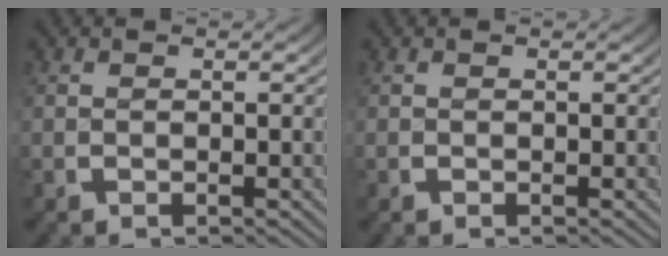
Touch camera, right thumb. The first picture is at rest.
{"total": 0.0}